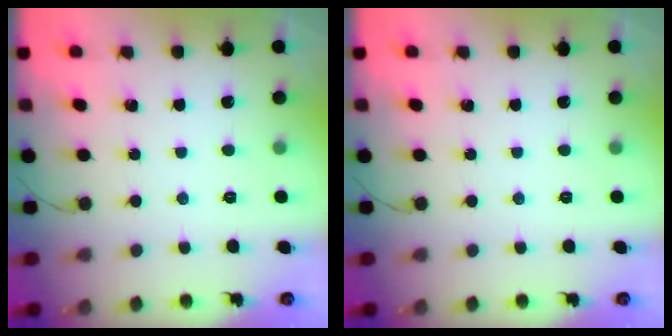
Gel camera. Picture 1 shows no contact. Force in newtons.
{"total": 0.0}